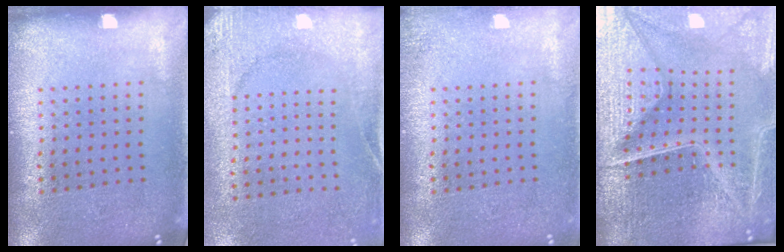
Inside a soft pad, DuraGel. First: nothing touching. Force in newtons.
{"total": 2.7, "press": 2.3, "slide": 1.3}
{"total": 1.2, "press": 1.1, "slide": 0.2}
{"total": 6.9, "press": 6.1, "slide": 3.4}